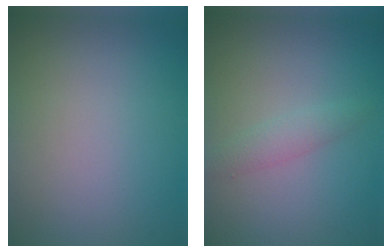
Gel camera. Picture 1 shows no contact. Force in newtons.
{"total": 1.6, "press": 1.6, "slide": 0.0}